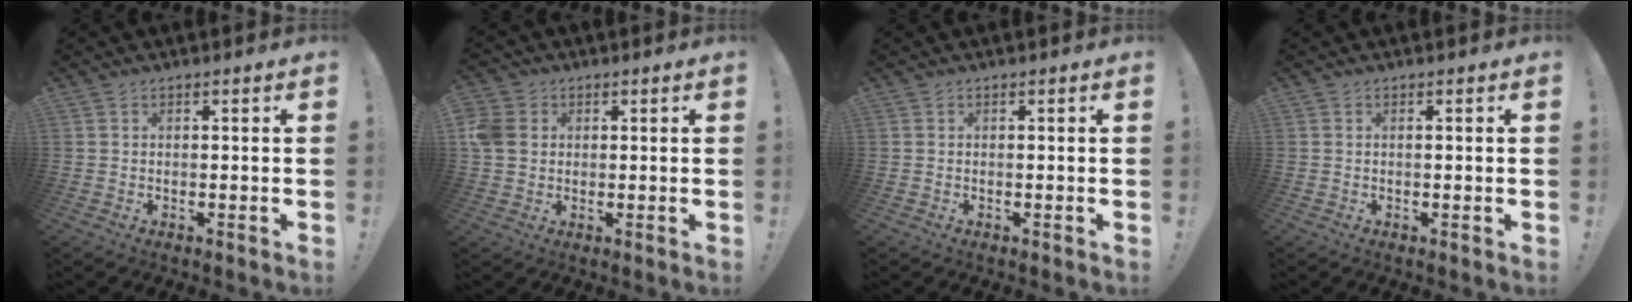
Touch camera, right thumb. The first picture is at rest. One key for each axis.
{"total": 7.3, "fx": 1.1, "fy": 6.2, "fz": 3.6, "tx": -0.075, "ty": 0.014, "tz": 0.025}
{"total": 0.0}
{"total": 0.7, "fx": 0.1, "fy": 0.0, "fz": 0.7, "tx": -0.008, "ty": -0.003, "tz": 0.000}